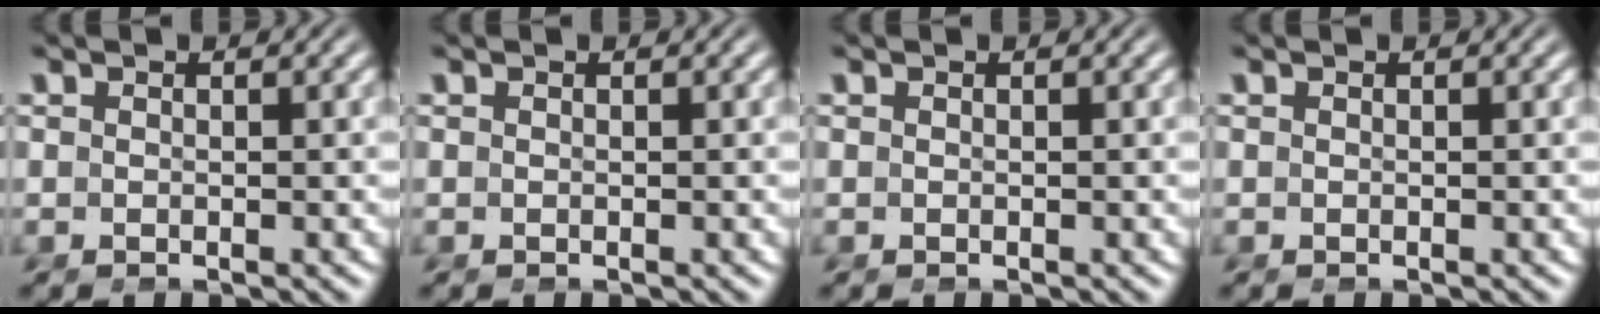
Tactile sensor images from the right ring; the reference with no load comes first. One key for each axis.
{"total": 0.0}
{"total": 0.0}
{"total": 0.0}